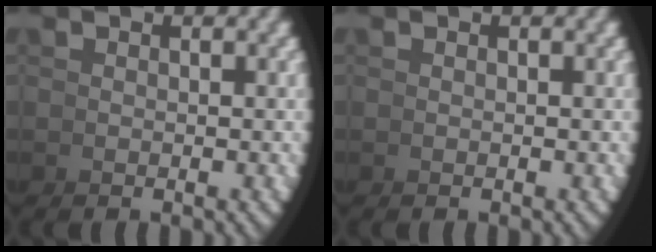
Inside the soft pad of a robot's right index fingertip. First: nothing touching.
{"total": 0.0}